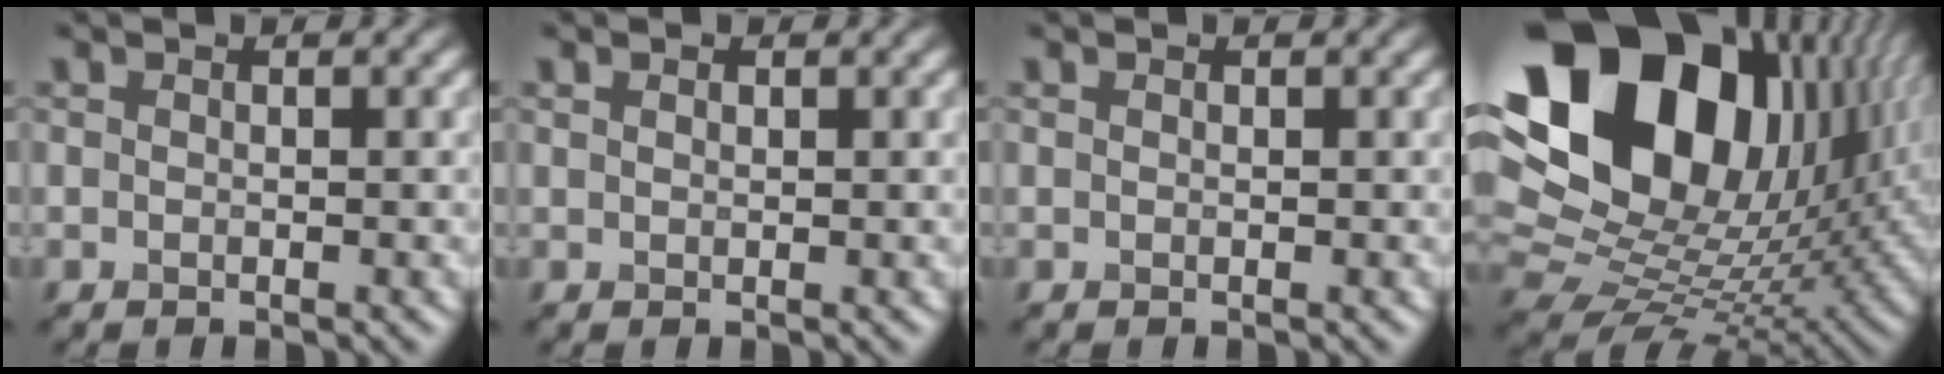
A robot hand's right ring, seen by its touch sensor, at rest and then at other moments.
{"total": 0.6, "force": [0.0, -0.4, -0.4], "torque": [-0.003, 0.002, 0.019]}
{"total": 0.0}
{"total": 20.5, "force": [7.7, 13.9, 13.0], "torque": [-0.277, 0.032, 0.164]}